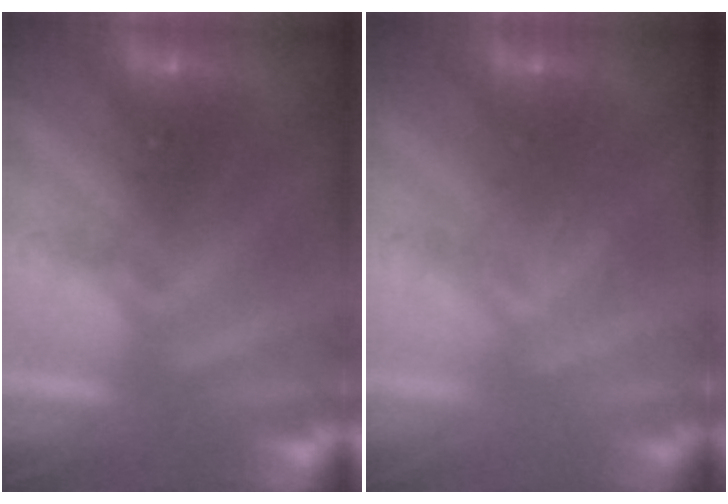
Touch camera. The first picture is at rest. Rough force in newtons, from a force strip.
{"total": 1.2}